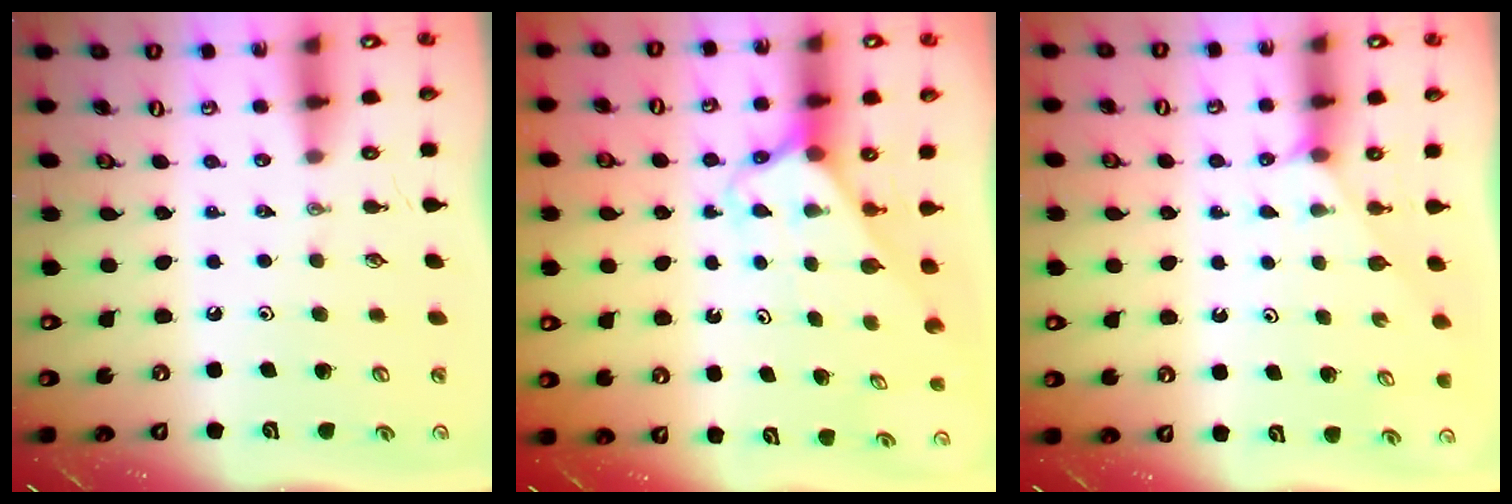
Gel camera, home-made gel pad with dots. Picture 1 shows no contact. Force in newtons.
{"total": 2.5, "press": 2.5, "slide": 0.2}
{"total": 2.2, "press": 2.2, "slide": 0.4}